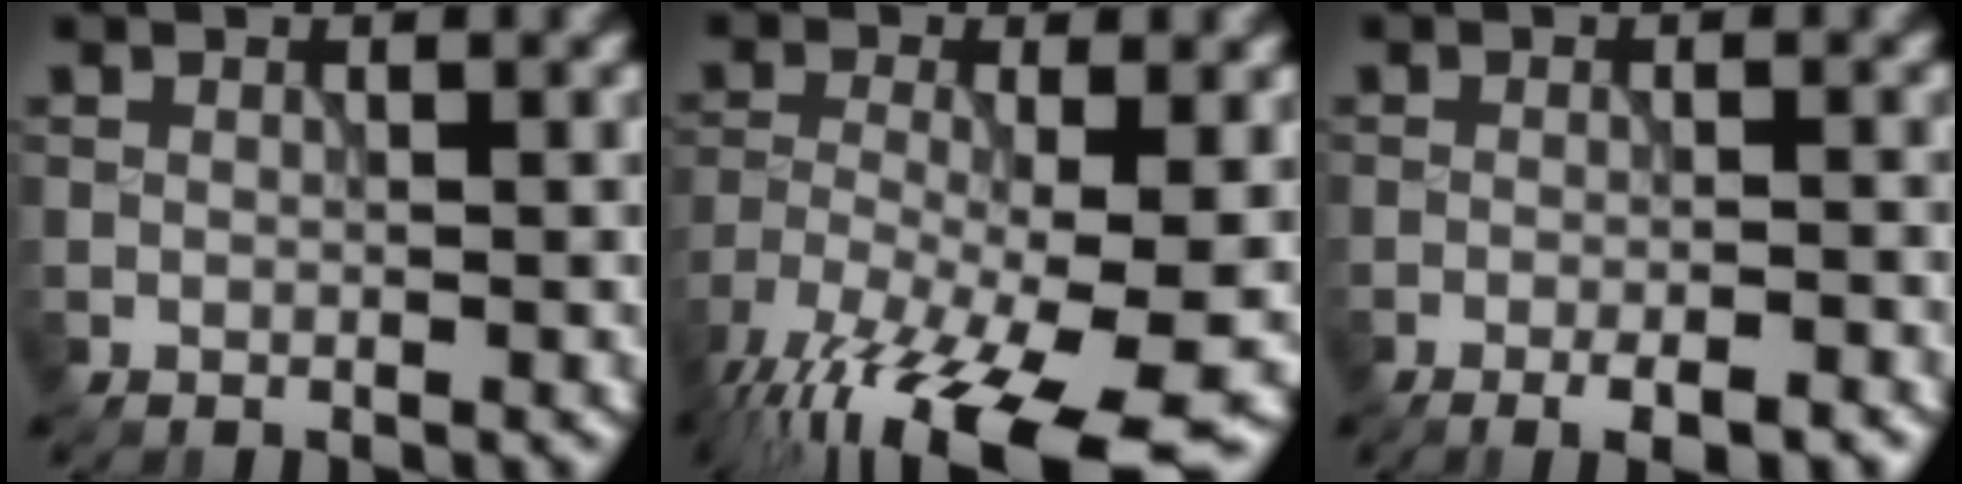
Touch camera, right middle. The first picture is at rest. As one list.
[{"total": 14.8, "force": [-9.4, 3.9, 10.7], "torque": [-0.205, -0.030, -0.151]}, {"total": 3.1, "force": [-1.9, 0.5, 2.4], "torque": [-0.034, 0.006, -0.033]}]